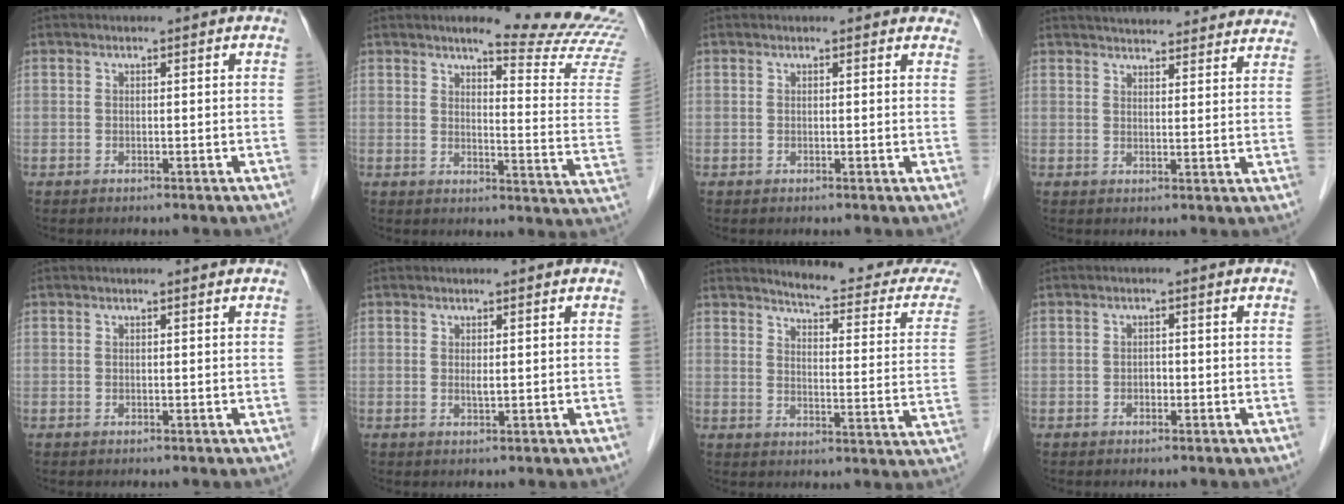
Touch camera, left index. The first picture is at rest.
{"total": 15.4, "force": [14.6, -1.0, 4.7], "torque": [-0.060, -0.120, 0.155]}
{"total": 4.1, "force": [3.8, 1.4, 1.0], "torque": [0.001, 0.002, 0.023]}
{"total": 22.3, "force": [20.9, 4.3, 6.5], "torque": [-0.087, -0.007, 0.246]}
{"total": 0.6, "force": [0.6, 0.0, 0.2], "torque": [-0.010, 0.000, 0.007]}
{"total": 0.9, "force": [0.4, 0.1, 0.9], "torque": [-0.023, -0.002, 0.006]}
{"total": 16.8, "force": [16.2, 0.8, 4.3], "torque": [-0.050, -0.096, 0.175]}
{"total": 0.9, "force": [-0.3, 0.6, 0.6], "torque": [-0.008, 0.003, -0.007]}